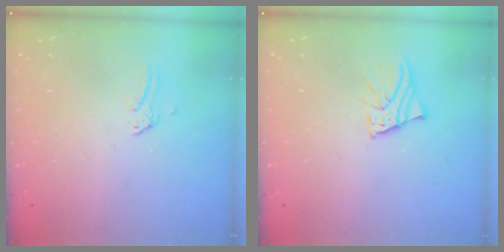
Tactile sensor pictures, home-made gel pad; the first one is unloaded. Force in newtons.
{"total": 2.8, "press": 2.8, "slide": 0.2}